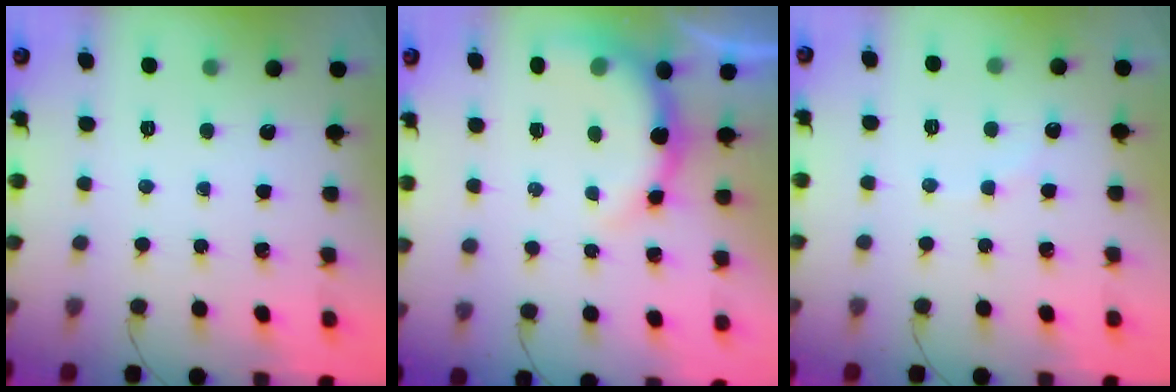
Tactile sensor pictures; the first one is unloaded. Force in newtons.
{"total": 7.9, "press": 7.8, "slide": 1.4}
{"total": 3.9, "press": 3.8, "slide": 0.6}